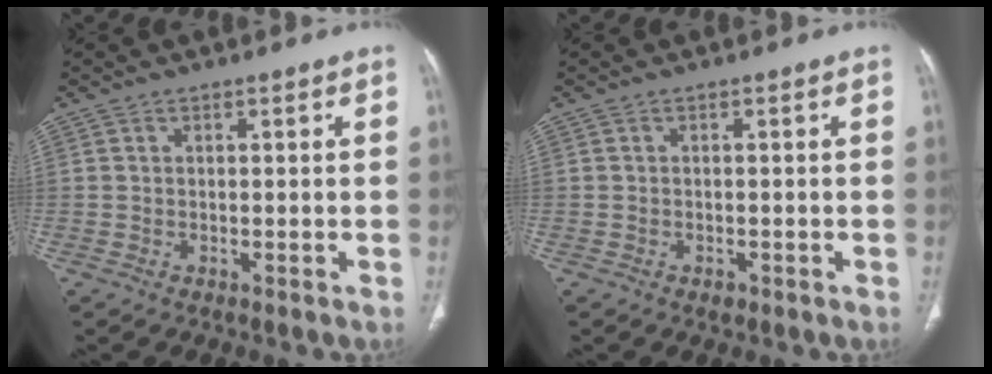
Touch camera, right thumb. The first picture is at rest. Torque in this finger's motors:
{"motor_torque": [0.21, -0.04, 0.06, -0.47, 0.01]}